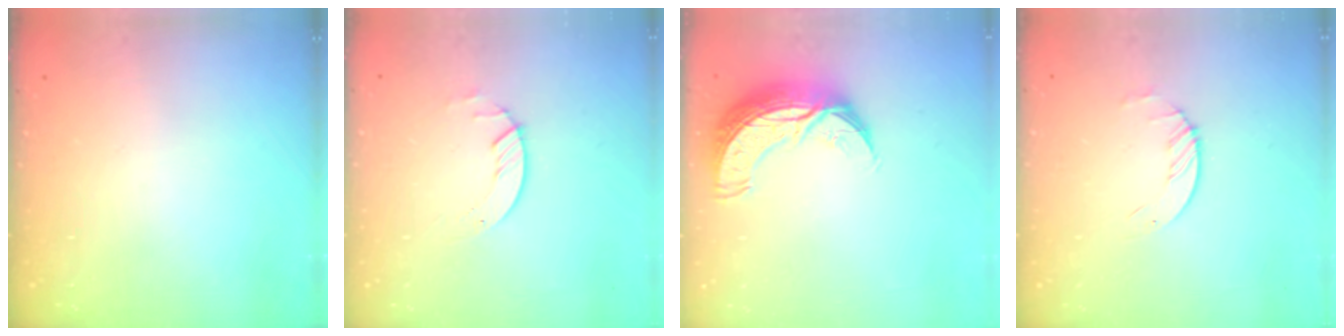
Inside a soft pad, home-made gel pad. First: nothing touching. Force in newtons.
{"total": 2.7, "press": 2.7, "slide": 0.3}
{"total": 10.6, "press": 10.6, "slide": 0.8}
{"total": 1.7, "press": 1.7, "slide": 0.2}